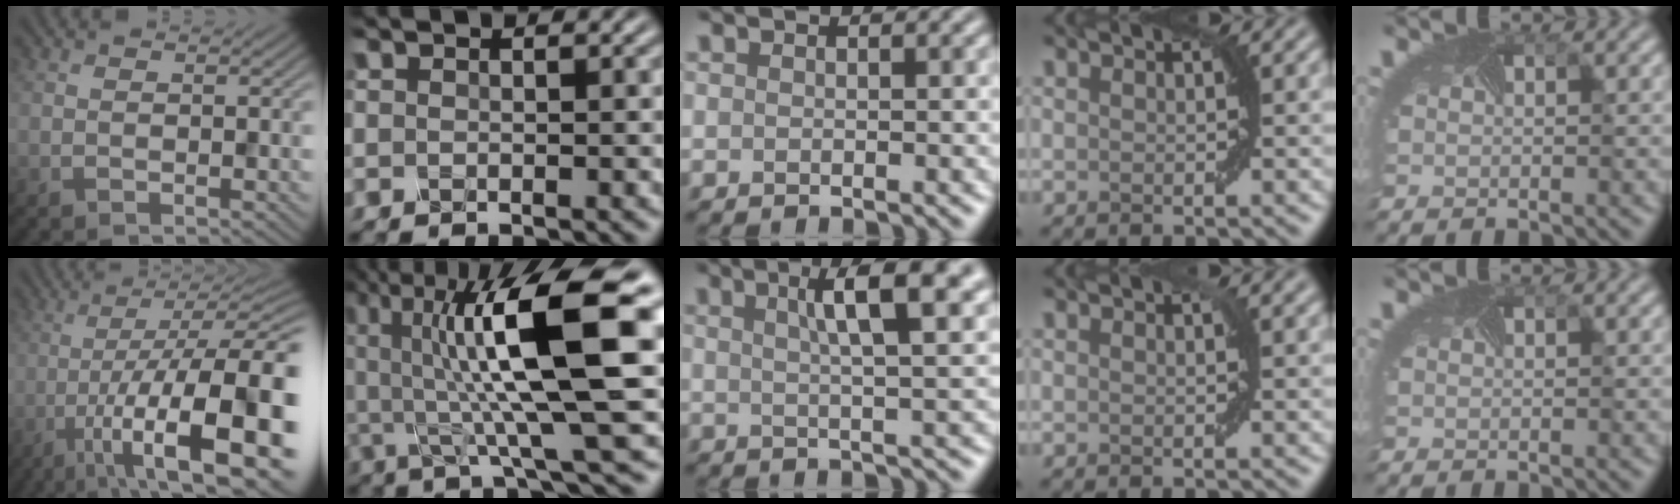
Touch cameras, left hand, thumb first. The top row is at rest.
{"thumb": {"total": 18.0, "force": [-6.8, 5.2, 15.9], "torque": [-0.259, -0.009, -0.108]}, "index": {"total": 13.8, "force": [2.0, 3.4, 13.2], "torque": [-0.227, 0.004, 0.027]}, "middle": {"total": 6.6, "force": [2.6, 1.5, 5.9], "torque": [-0.067, 0.005, 0.033]}, "ring": {"total": 0.6, "force": [0.4, 0.0, 0.5], "torque": [-0.004, 0.000, 0.006]}}